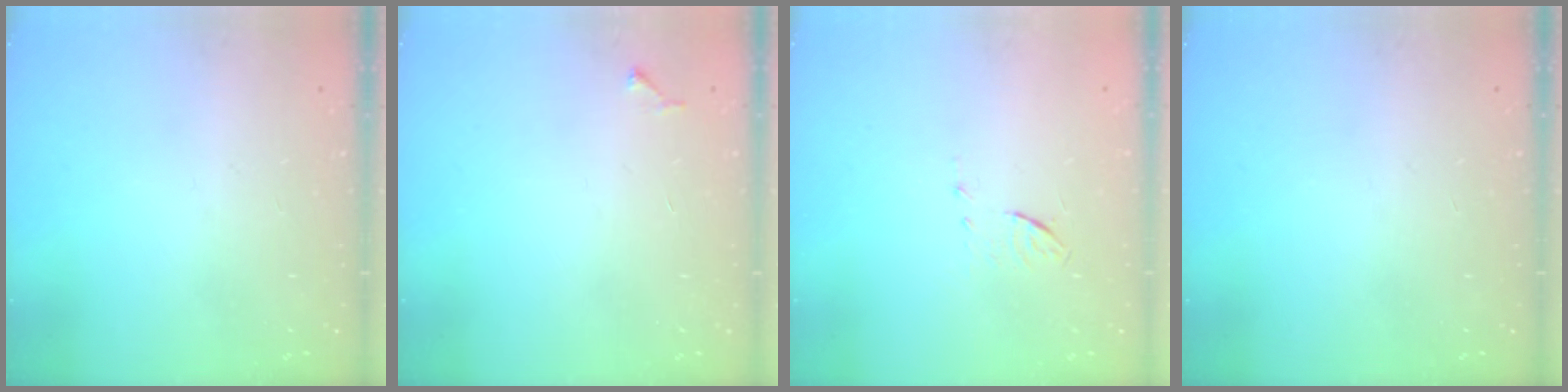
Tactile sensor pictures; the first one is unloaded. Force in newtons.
{"total": 4.2, "press": 4.1, "slide": 0.4}
{"total": 4.2, "press": 4.1, "slide": 0.9}
{"total": 0.0}